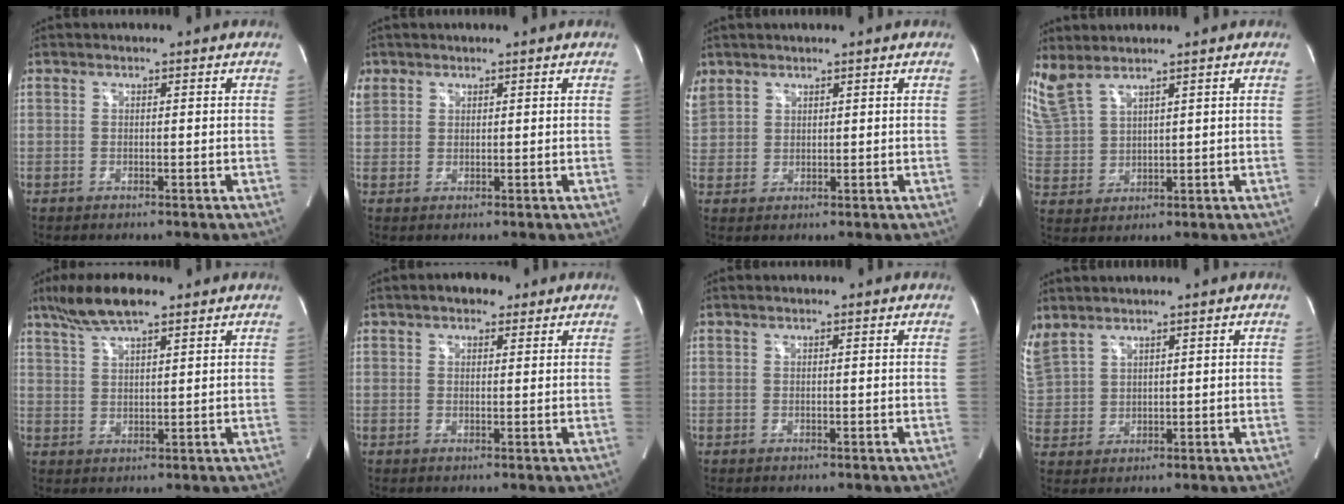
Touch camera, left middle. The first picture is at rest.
{"total": 6.4, "force": [2.6, 5.5, 2.0], "torque": [-0.086, 0.025, 0.059]}
{"total": 7.8, "force": [4.2, 6.2, 2.2], "torque": [-0.093, 0.024, 0.096]}
{"total": 7.3, "force": [6.2, 2.1, 3.3], "torque": [-0.098, 0.006, 0.150]}
{"total": 8.1, "force": [6.0, 1.6, 5.3], "torque": [-0.107, 0.018, 0.109]}
{"total": 4.0, "force": [2.6, 2.0, 2.3], "torque": [-0.037, 0.016, 0.040]}
{"total": 0.5, "force": [0.4, 0.1, 0.4], "torque": [-0.009, 0.007, 0.007]}
{"total": 7.8, "force": [5.7, 4.6, 2.7], "torque": [-0.097, 0.012, 0.134]}